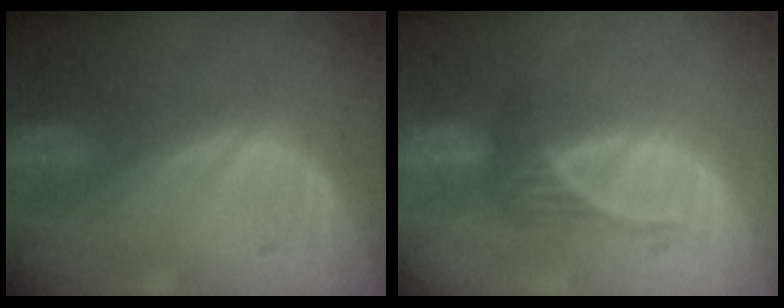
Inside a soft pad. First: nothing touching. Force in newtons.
{"total": 2.5, "press": 2.3, "slide": 0.9}